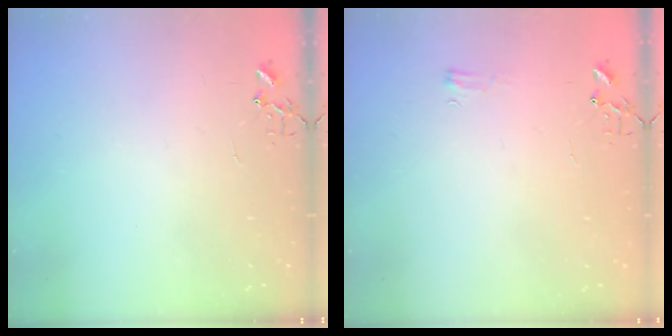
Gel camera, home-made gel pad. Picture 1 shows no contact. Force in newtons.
{"total": 4.4, "press": 4.3, "slide": 0.5}